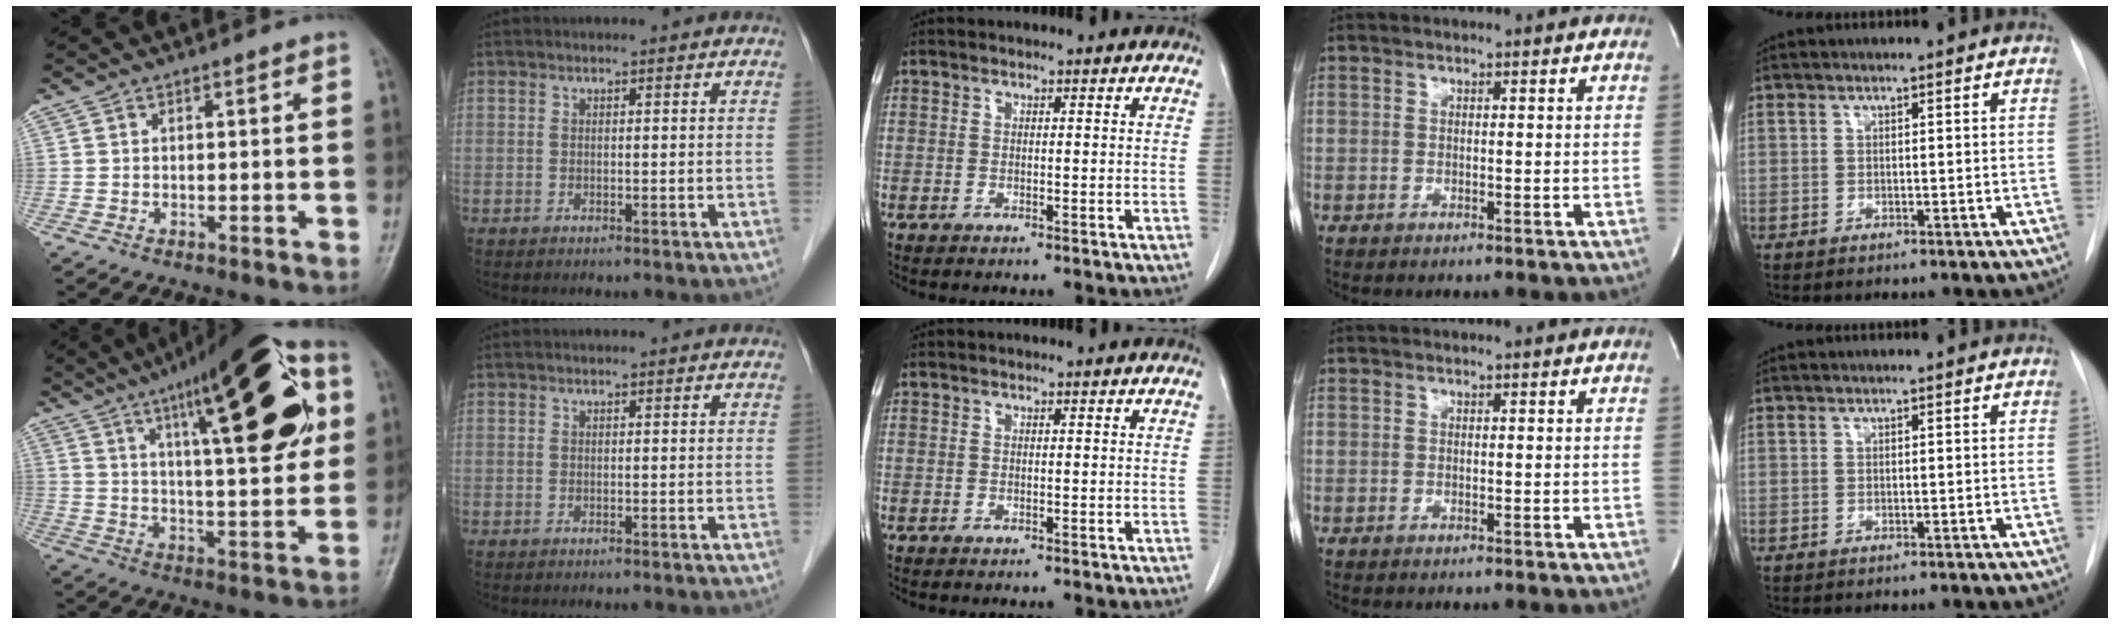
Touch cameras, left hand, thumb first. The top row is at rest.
{"thumb": {"total": 25.6, "force": [10.1, 7.8, 22.2], "torque": [-0.300, 0.000, 0.148]}, "index": {"total": 1.2, "force": [1.2, 0.1, 0.3], "torque": [-0.011, 0.008, 0.010]}}